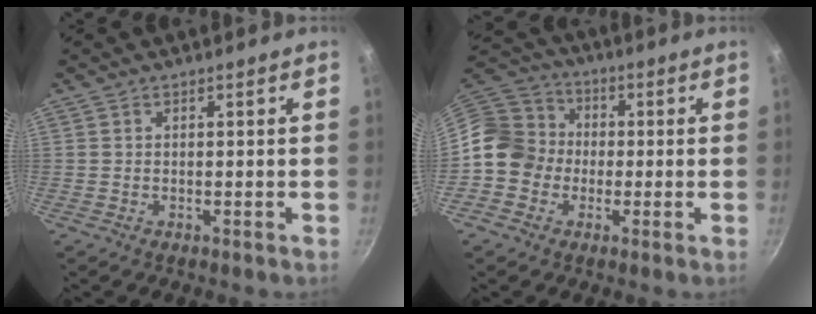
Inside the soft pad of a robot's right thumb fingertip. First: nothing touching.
{"total": 12.4, "force": [-1.3, 11.1, 5.5], "torque": [-0.068, 0.038, -0.043]}